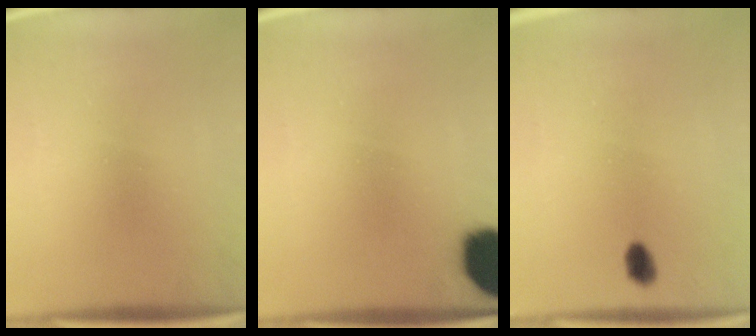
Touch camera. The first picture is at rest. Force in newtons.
{"total": 18.0}
{"total": 2.7}